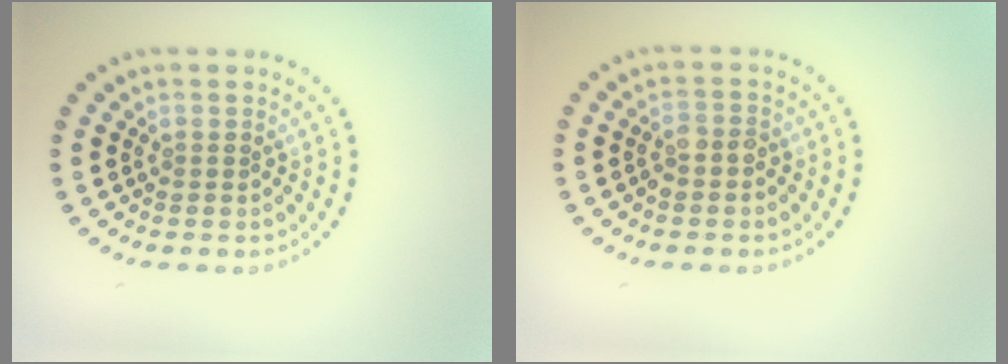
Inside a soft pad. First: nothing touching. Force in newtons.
{"total": 1.7, "press": 1.6, "slide": 0.7}